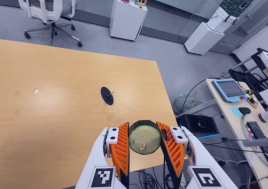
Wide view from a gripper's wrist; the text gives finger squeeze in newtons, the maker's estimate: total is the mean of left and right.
{"total": 9.7, "left": 9.0, "right": 10.4}